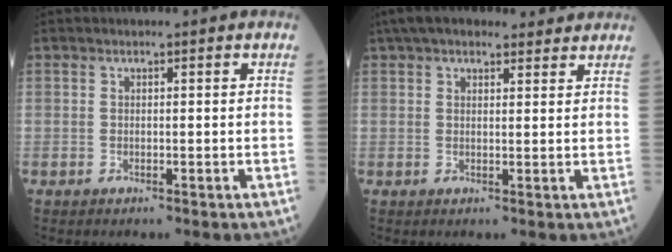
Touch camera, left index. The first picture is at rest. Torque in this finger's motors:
{"motor_torque": [1.12, -1.02, 0.31, 0.09]}